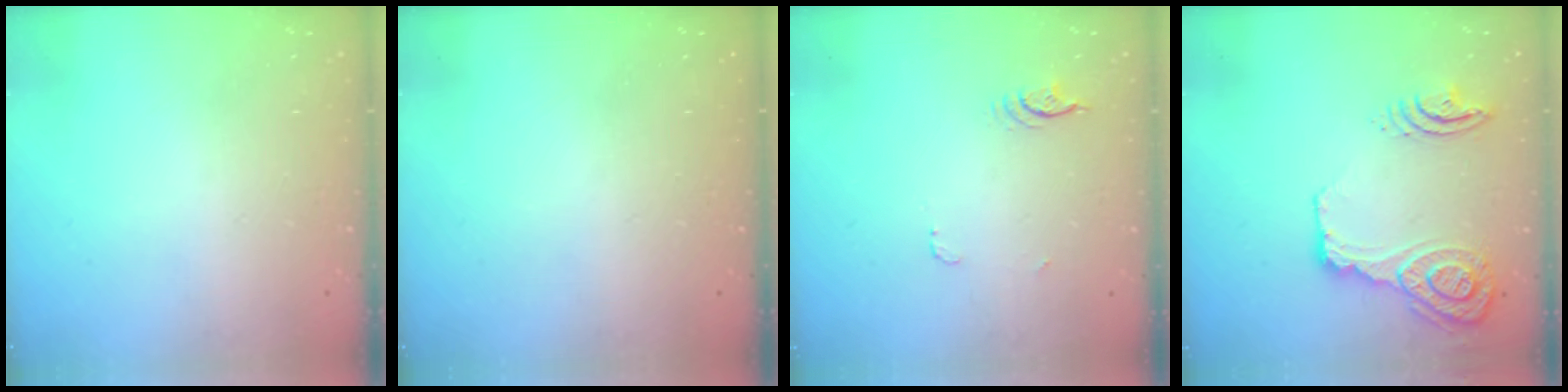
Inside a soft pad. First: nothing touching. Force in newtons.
{"total": 0.0}
{"total": 3.8, "press": 3.5, "slide": 1.6}
{"total": 17.7, "press": 17.1, "slide": 4.4}